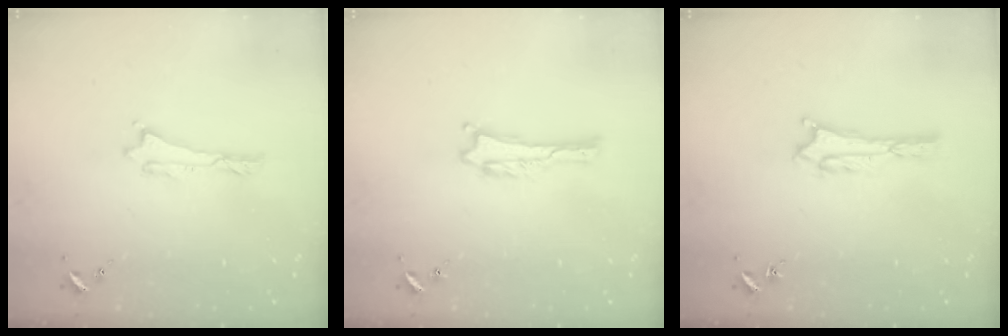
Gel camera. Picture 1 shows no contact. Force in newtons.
{"total": 0.0}
{"total": 1.7, "press": 1.7, "slide": 0.3}